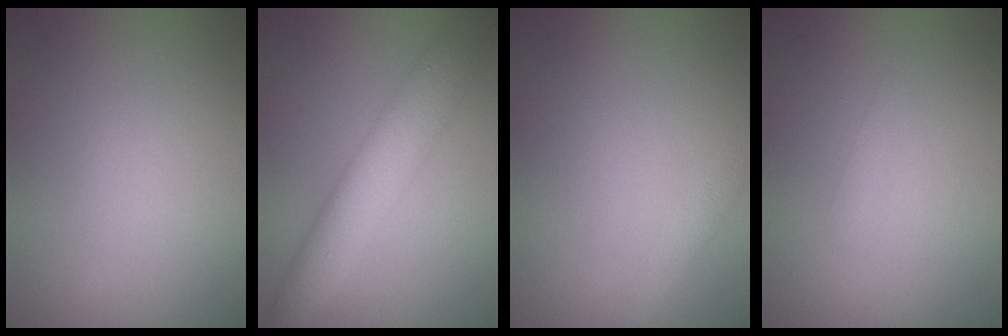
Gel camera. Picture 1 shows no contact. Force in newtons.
{"total": 6.3, "press": 6.3, "slide": 0.1}
{"total": 1.8, "press": 1.8, "slide": 0.1}
{"total": 0.6, "press": 0.6, "slide": 0.0}